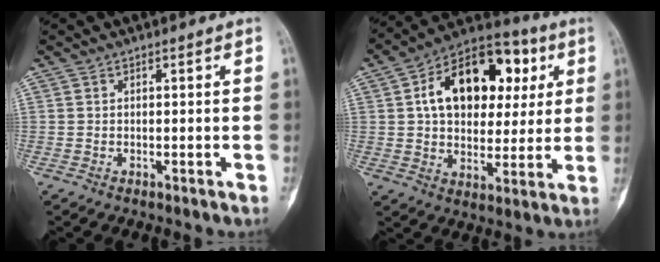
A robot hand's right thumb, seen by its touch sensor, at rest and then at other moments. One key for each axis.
{"total": 20.5, "fx": 5.4, "fy": 13.4, "fz": 14.6, "tx": -0.182, "ty": 0.015, "tz": 0.079}